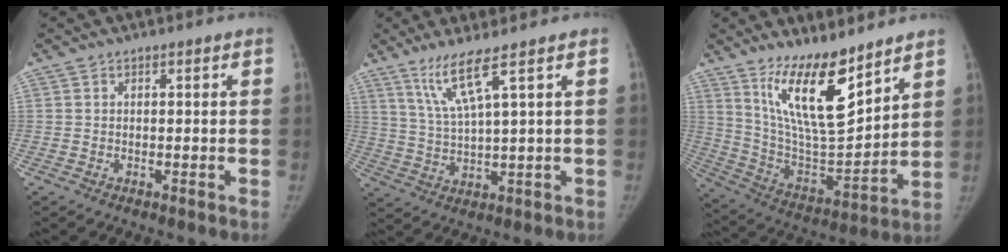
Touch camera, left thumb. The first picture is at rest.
{"total": 7.1, "force": [4.9, 0.1, 5.1], "torque": [-0.105, -0.036, 0.107]}
{"total": 17.1, "force": [11.4, 5.0, 11.7], "torque": [-0.162, -0.084, 0.219]}